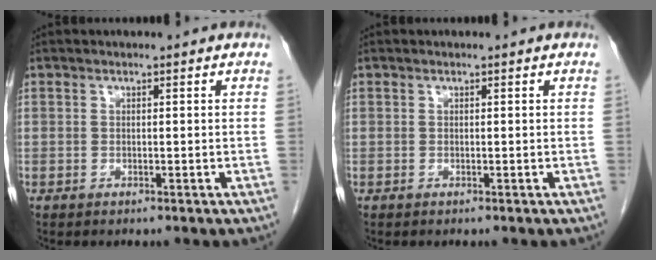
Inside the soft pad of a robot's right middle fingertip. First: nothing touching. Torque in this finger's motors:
{"motor_torque": [0.76, -0.46, 0.26, 0.02]}